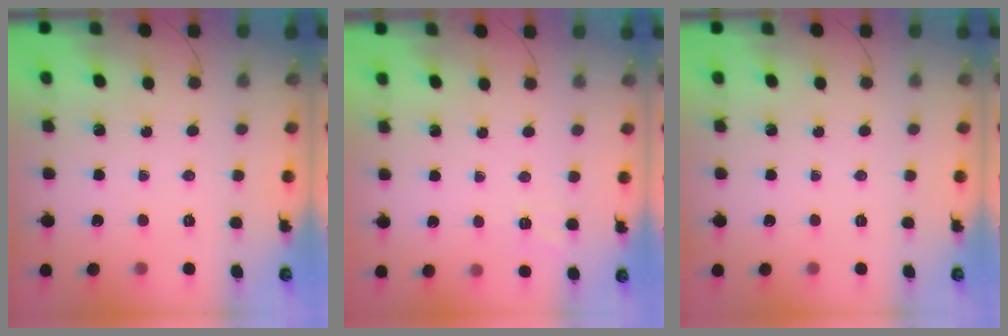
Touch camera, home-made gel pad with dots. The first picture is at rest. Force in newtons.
{"total": 2.8, "press": 2.2, "slide": 1.8}
{"total": 0.0}